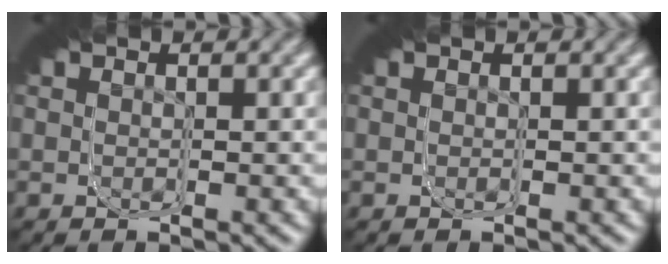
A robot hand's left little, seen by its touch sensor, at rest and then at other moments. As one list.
[{"total": 0.0}]